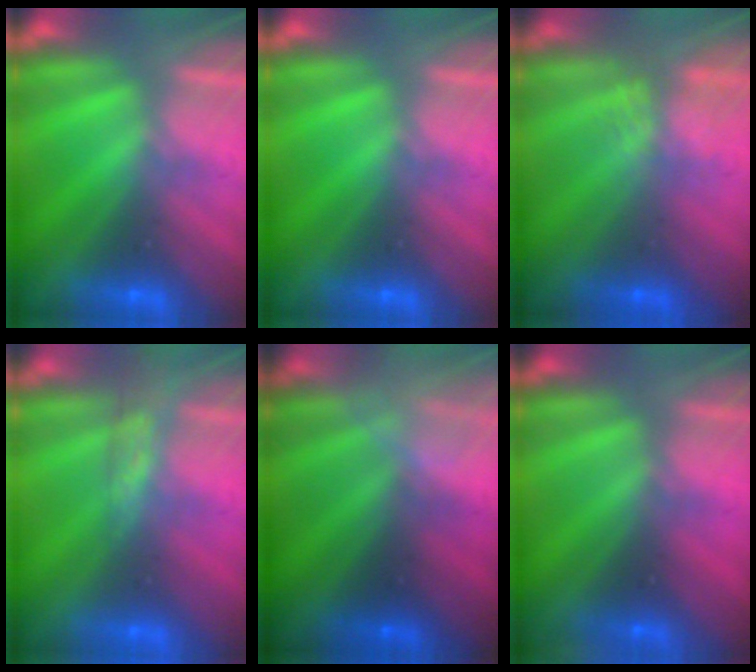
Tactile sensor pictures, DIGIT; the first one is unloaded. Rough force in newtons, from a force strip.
{"total": 0.0}
{"total": 3.8}
{"total": 2.9}
{"total": 2.4}
{"total": 2.3}